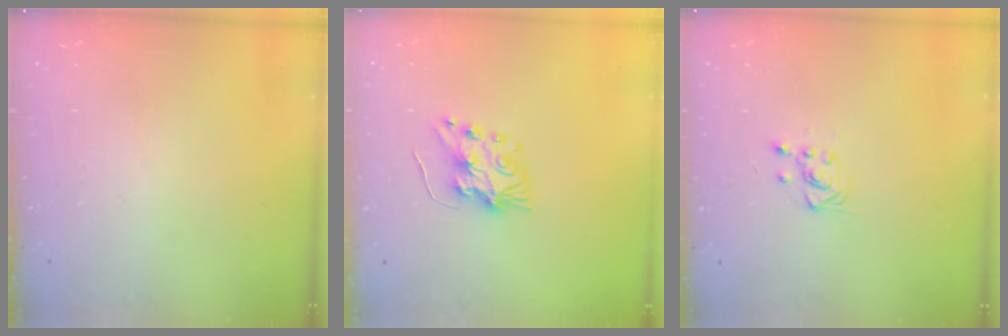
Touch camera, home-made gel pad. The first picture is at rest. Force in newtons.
{"total": 7.8, "press": 7.8, "slide": 0.7}
{"total": 3.0, "press": 2.8, "slide": 1.0}